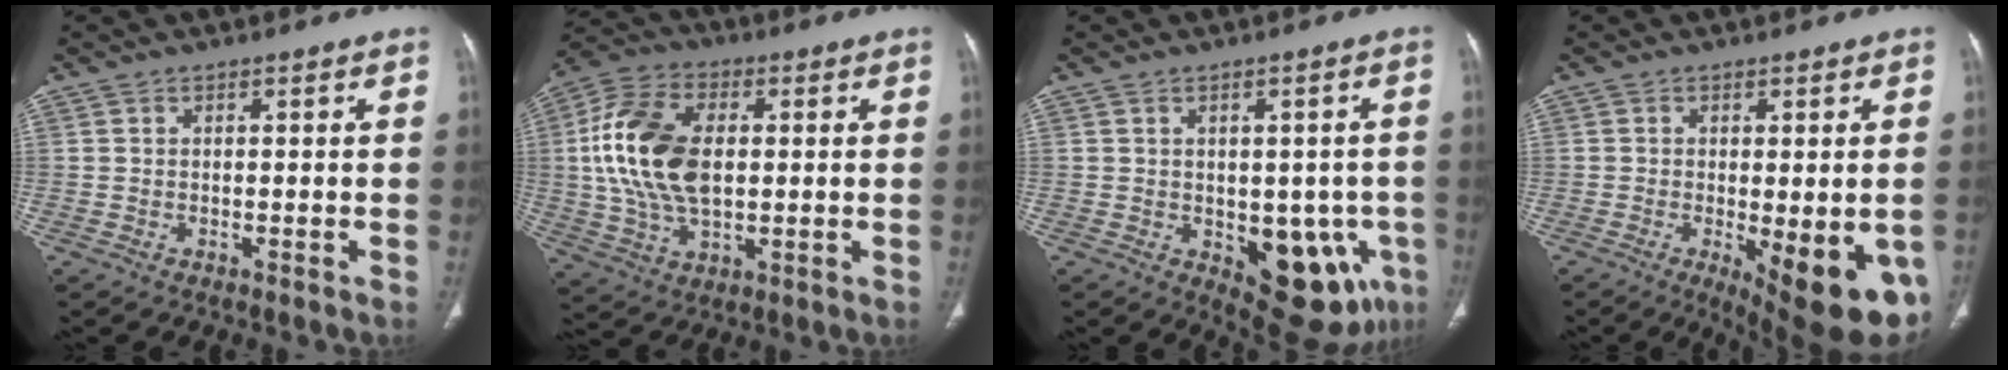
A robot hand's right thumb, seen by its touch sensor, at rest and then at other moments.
{"total": 17.4, "force": [1.6, 10.6, 13.7], "torque": [-0.268, 0.008, 0.031]}
{"total": 13.6, "force": [-4.2, 7.2, 10.7], "torque": [-0.093, 0.000, -0.035]}
{"total": 15.0, "force": [-5.3, 5.2, 13.1], "torque": [-0.132, -0.016, -0.058]}